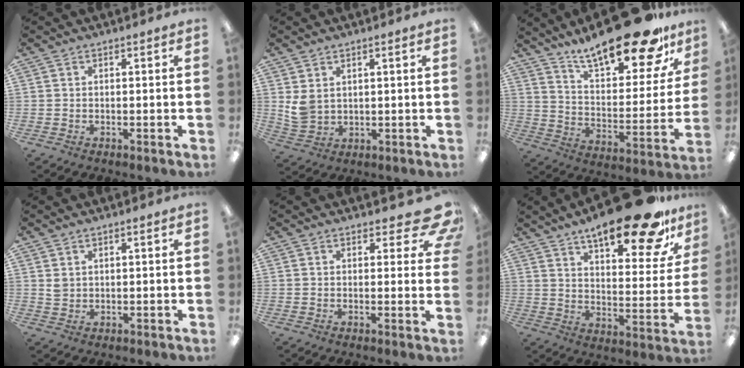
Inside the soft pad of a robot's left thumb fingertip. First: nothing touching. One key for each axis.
{"total": 4.9, "fx": 2.1, "fy": 3.5, "fz": 2.7, "tx": -0.062, "ty": -0.003, "tz": 0.043}
{"total": 23.4, "fx": 18.4, "fy": 6.6, "fz": 12.8, "tx": -0.194, "ty": -0.127, "tz": 0.307}
{"total": 1.9, "fx": 1.0, "fy": 1.3, "fz": 0.9, "tx": -0.020, "ty": 0.004, "tz": 0.018}
{"total": 7.2, "fx": 4.5, "fy": 3.1, "fz": 4.7, "tx": -0.048, "ty": -0.023, "tz": 0.076}
{"total": 20.5, "fx": 15.0, "fy": 5.8, "fz": 12.7, "tx": -0.178, "ty": -0.099, "tz": 0.240}